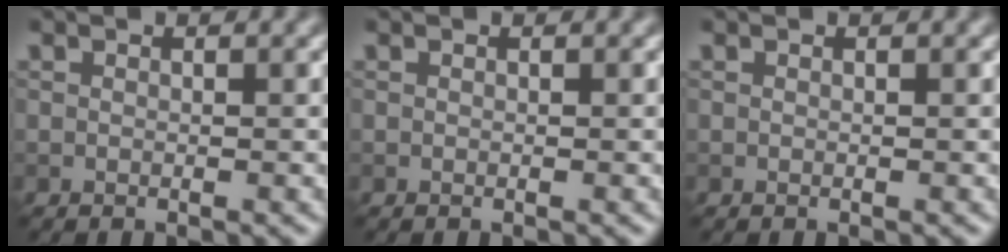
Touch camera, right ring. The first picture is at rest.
{"total": 0.0}
{"total": 0.0}